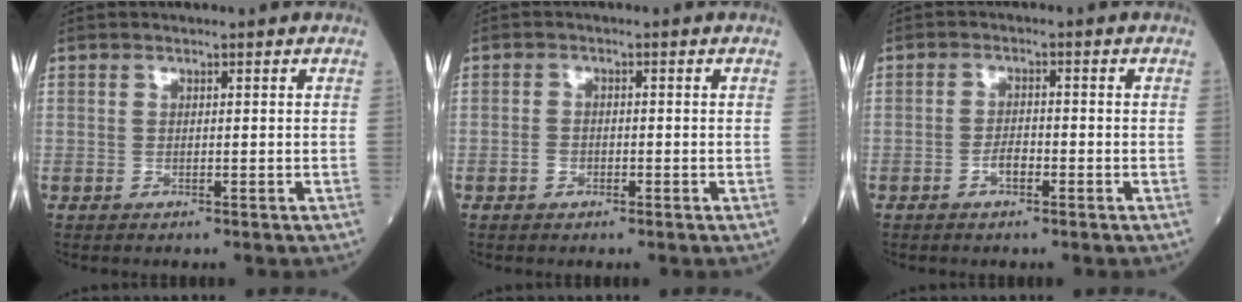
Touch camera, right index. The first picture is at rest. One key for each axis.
{"total": 1.6, "fx": -0.7, "fy": 1.2, "fz": 0.8, "tx": -0.015, "ty": 0.004, "tz": -0.010}
{"total": 2.2, "fx": -1.1, "fy": 1.0, "fz": 1.6, "tx": -0.027, "ty": 0.004, "tz": -0.021}